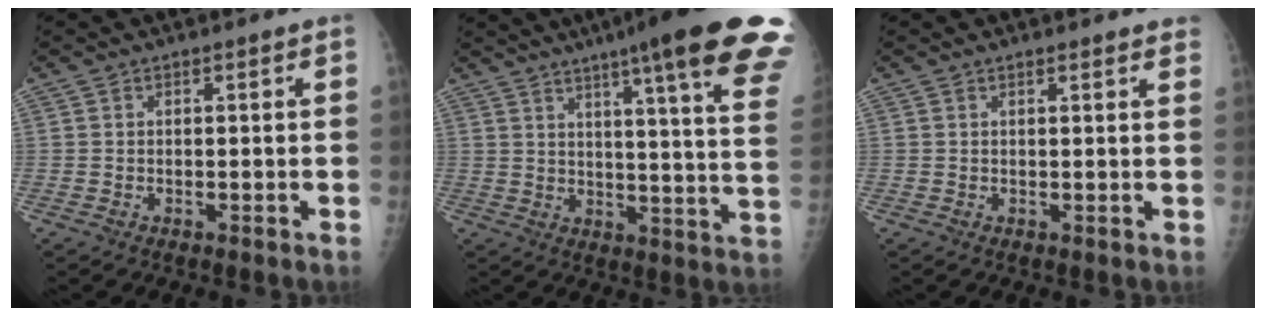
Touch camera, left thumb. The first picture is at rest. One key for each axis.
{"total": 20.6, "fx": 11.3, "fy": 2.7, "fz": 17.0, "tx": -0.248, "ty": 0.008, "tz": 0.134}
{"total": 2.9, "fx": 2.5, "fy": 0.6, "fz": 1.2, "tx": -0.003, "ty": -0.003, "tz": 0.022}